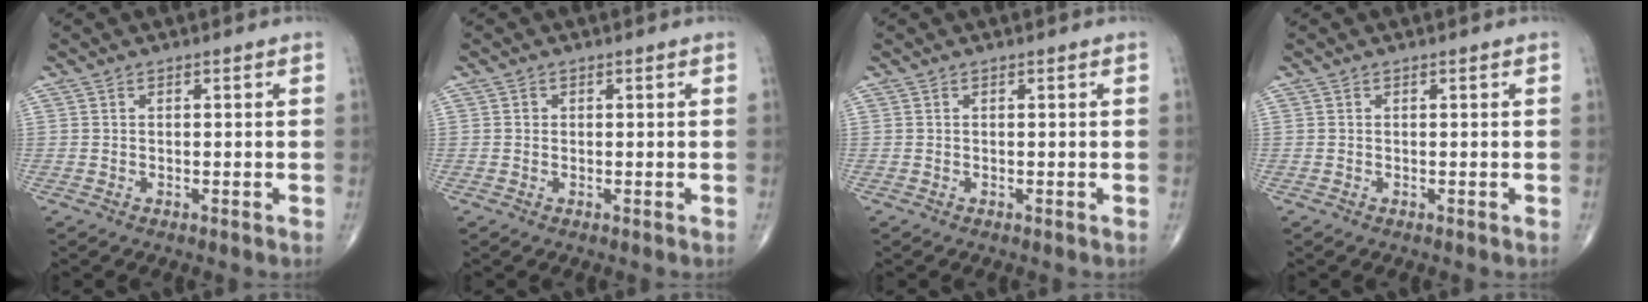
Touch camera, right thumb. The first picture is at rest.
{"total": 0.6, "force": [0.0, 0.6, 0.2], "torque": [0.002, 0.001, 0.001]}
{"total": 0.0}
{"total": 0.0}